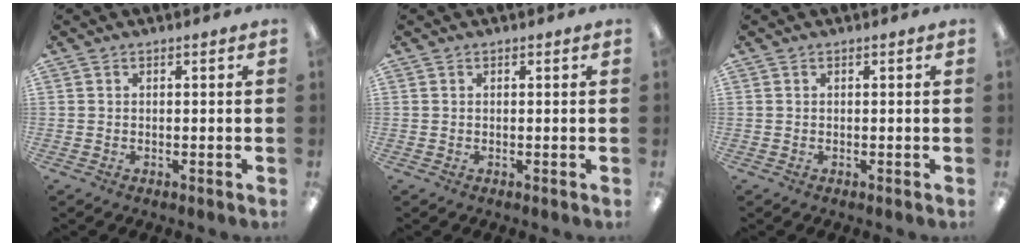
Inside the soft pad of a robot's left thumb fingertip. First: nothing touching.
{"total": 0.0}
{"total": 0.0}